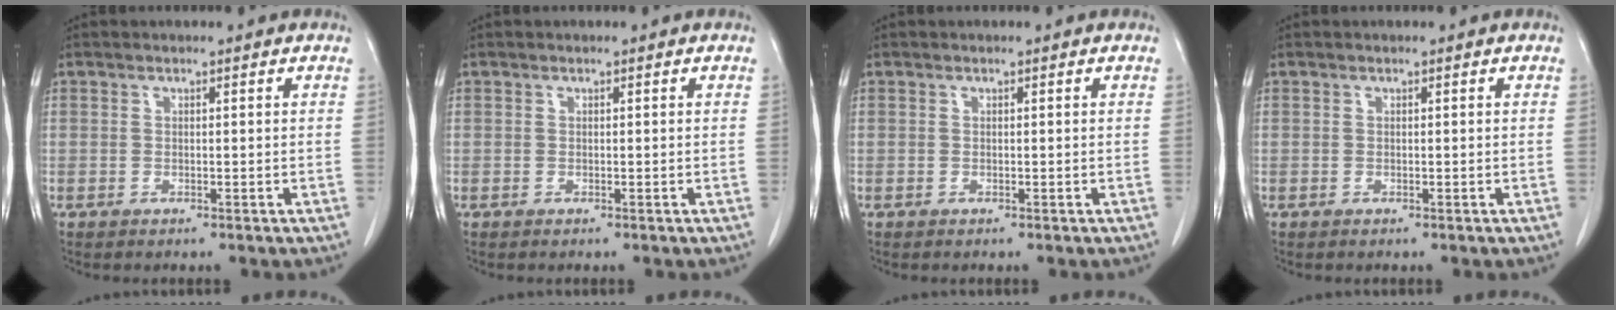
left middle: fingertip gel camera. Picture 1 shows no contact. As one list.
[{"total": 0.0}, {"total": 0.0}, {"total": 0.0}]